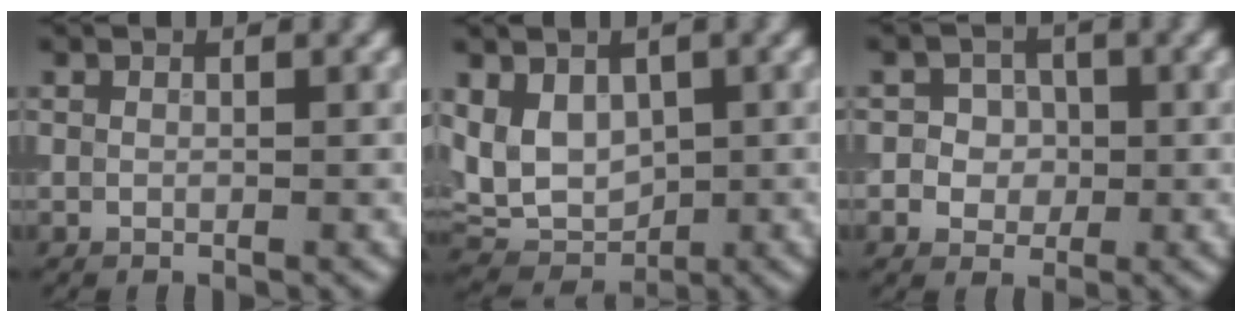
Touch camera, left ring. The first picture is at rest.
{"total": 5.2, "force": [0.8, 3.8, 3.4], "torque": [-0.072, -0.009, 0.010]}
{"total": 3.3, "force": [0.2, 3.0, 1.3], "torque": [-0.006, 0.011, -0.010]}